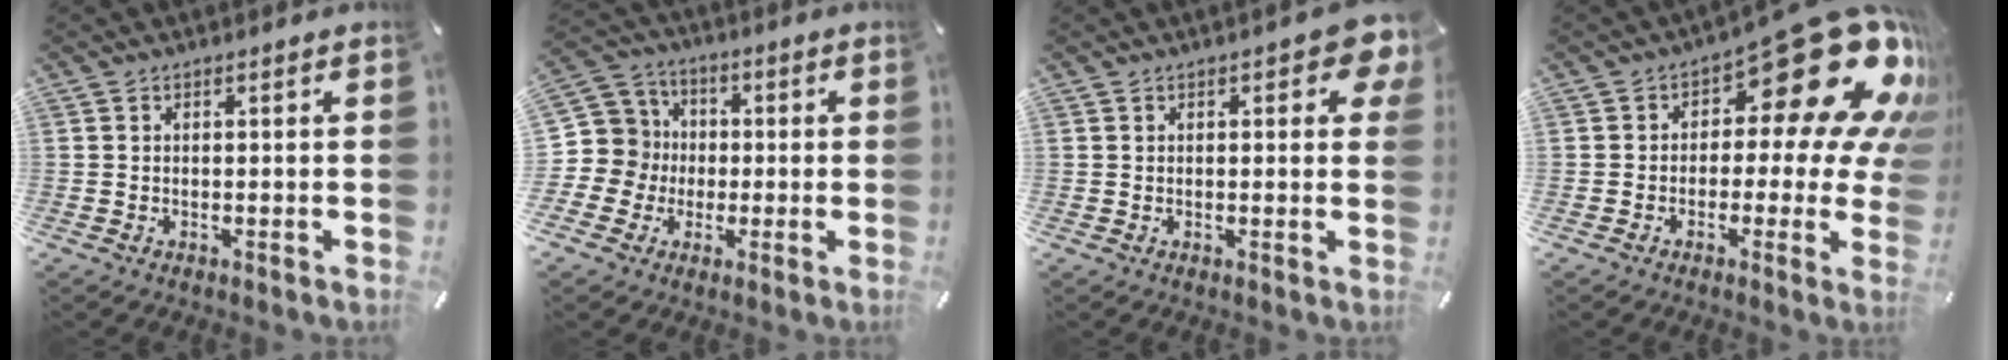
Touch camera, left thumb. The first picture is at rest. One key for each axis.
{"total": 10.2, "fx": -1.6, "fy": 10.0, "fz": 1.1, "tx": -0.028, "ty": 0.017, "tz": -0.028}
{"total": 5.6, "fx": 2.1, "fy": 2.5, "fz": 4.5, "tx": -0.052, "ty": -0.006, "tz": 0.030}
{"total": 22.8, "fx": 10.1, "fy": 10.0, "fz": 17.9, "tx": -0.220, "ty": -0.074, "tz": 0.166}